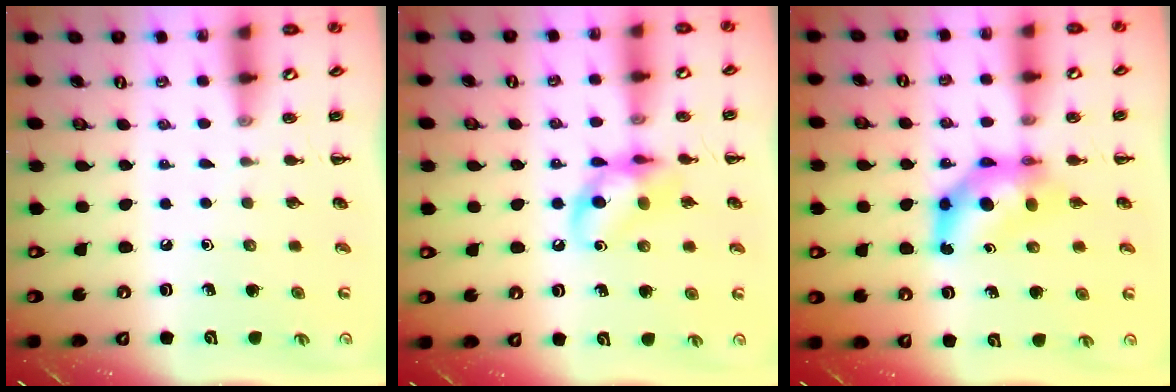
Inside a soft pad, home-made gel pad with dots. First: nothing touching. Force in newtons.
{"total": 13.1, "press": 13.0, "slide": 2.0}
{"total": 6.6, "press": 6.5, "slide": 1.2}